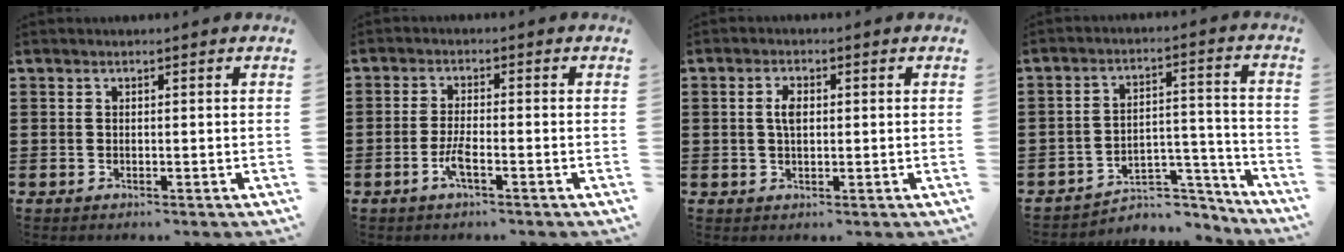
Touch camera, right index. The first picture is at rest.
{"total": 3.3, "force": [-1.6, 0.6, 2.8], "torque": [-0.061, -0.002, -0.034]}
{"total": 2.9, "force": [0.4, 1.4, 2.6], "torque": [-0.053, 0.009, 0.005]}
{"total": 5.5, "force": [-4.9, 2.0, 1.7], "torque": [-0.027, 0.016, -0.096]}